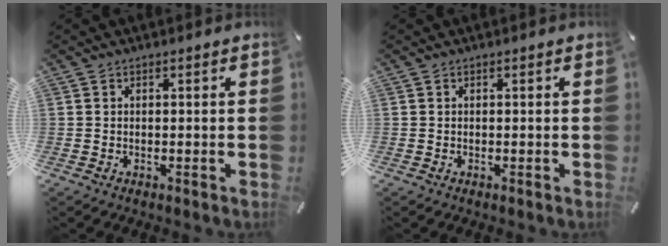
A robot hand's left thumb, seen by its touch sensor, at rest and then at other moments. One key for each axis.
{"total": 0.0}